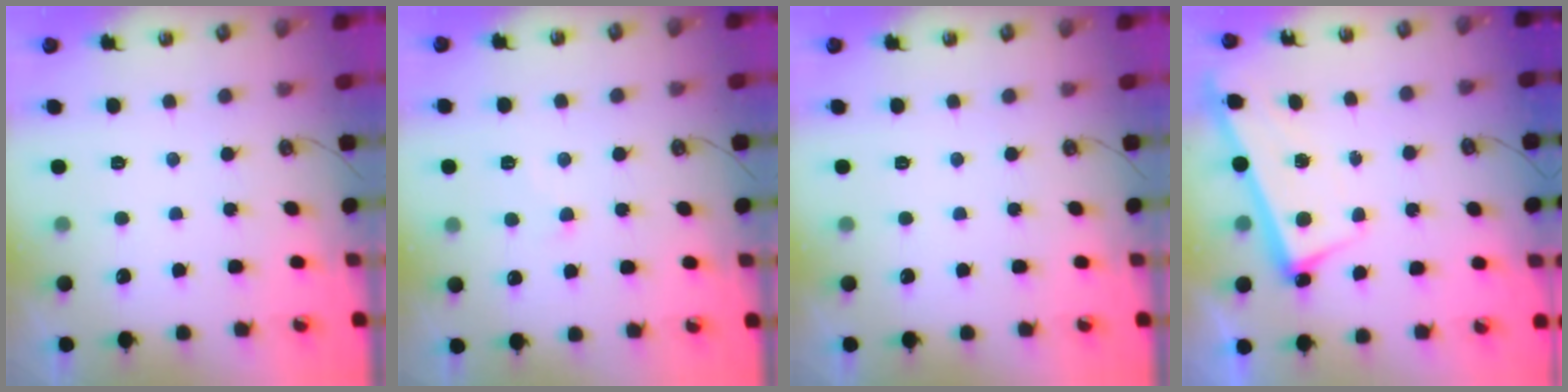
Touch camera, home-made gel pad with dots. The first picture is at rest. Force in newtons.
{"total": 2.6, "press": 2.5, "slide": 0.6}
{"total": 0.0}
{"total": 2.6, "press": 2.4, "slide": 0.9}